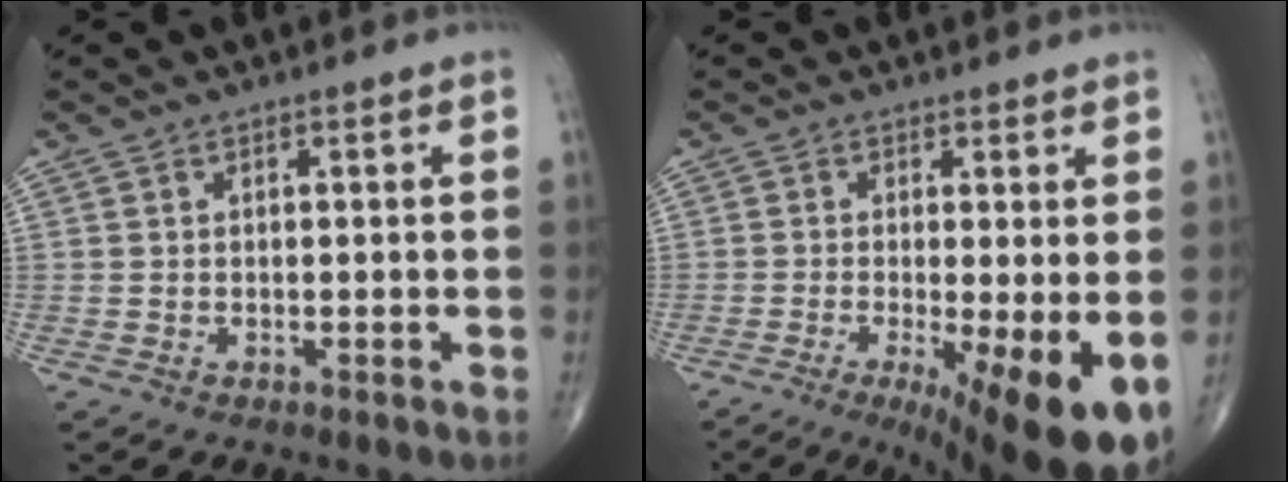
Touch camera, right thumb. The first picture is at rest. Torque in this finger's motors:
{"motor_torque": [1.68, 2.35, 0.33, -0.48, 0.31]}